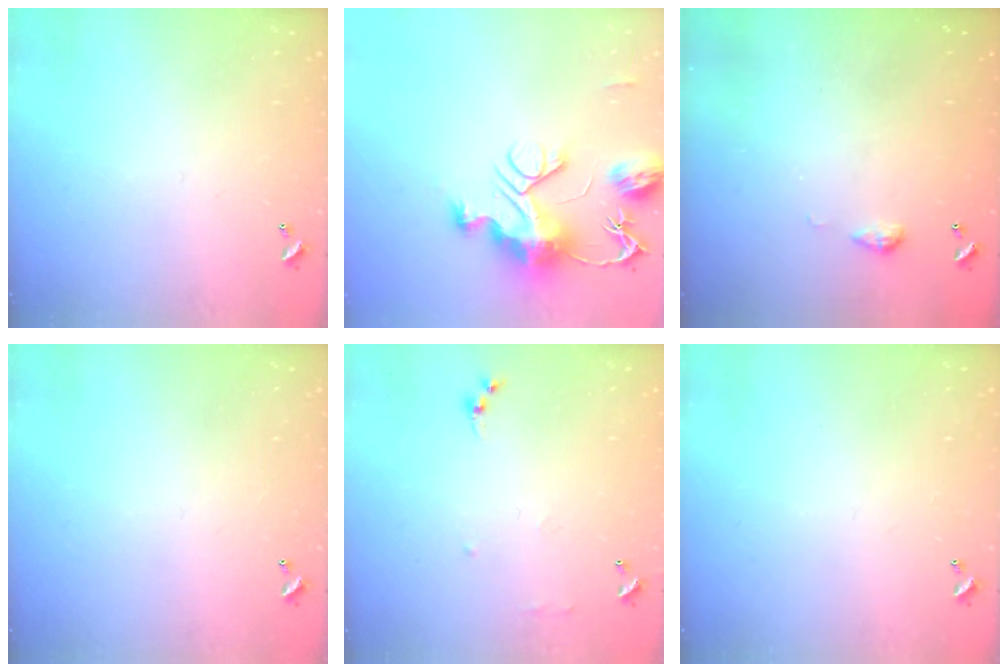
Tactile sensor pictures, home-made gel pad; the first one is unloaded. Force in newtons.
{"total": 13.2, "press": 13.2, "slide": 1.1}
{"total": 3.3, "press": 3.2, "slide": 0.5}
{"total": 0.0}
{"total": 6.4, "press": 6.4, "slide": 0.8}
{"total": 0.0}